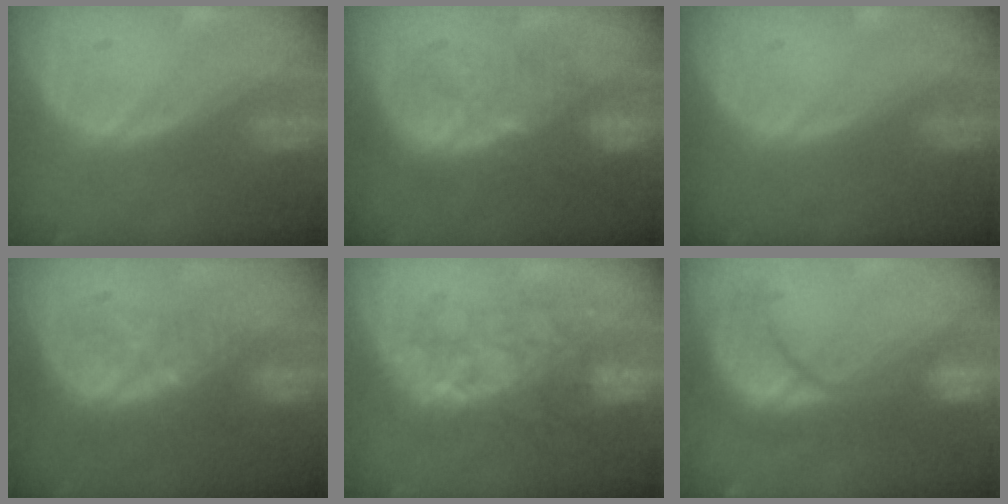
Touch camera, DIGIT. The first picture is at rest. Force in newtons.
{"total": 9.3, "press": 9.0, "slide": 2.4}
{"total": 0.0}
{"total": 8.6, "press": 7.4, "slide": 4.5}
{"total": 8.9, "press": 8.5, "slide": 2.8}
{"total": 9.6, "press": 9.5, "slide": 1.7}